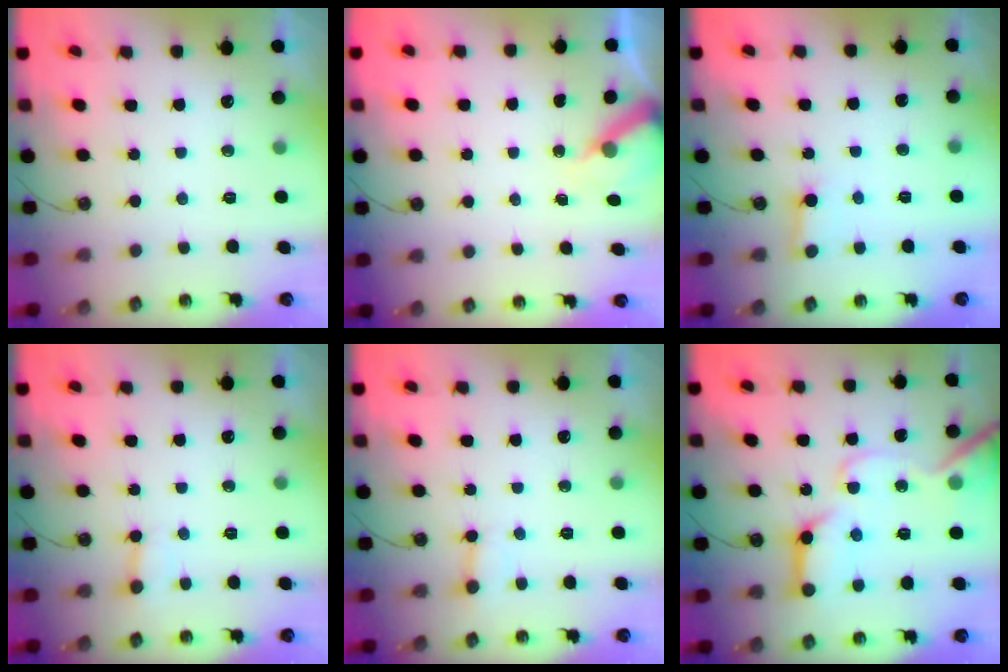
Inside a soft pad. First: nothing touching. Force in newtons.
{"total": 6.5, "press": 6.4, "slide": 0.6}
{"total": 2.7, "press": 2.7, "slide": 0.0}
{"total": 2.4, "press": 2.4, "slide": 0.1}
{"total": 2.6, "press": 2.6, "slide": 0.1}
{"total": 18.4, "press": 18.2, "slide": 2.0}